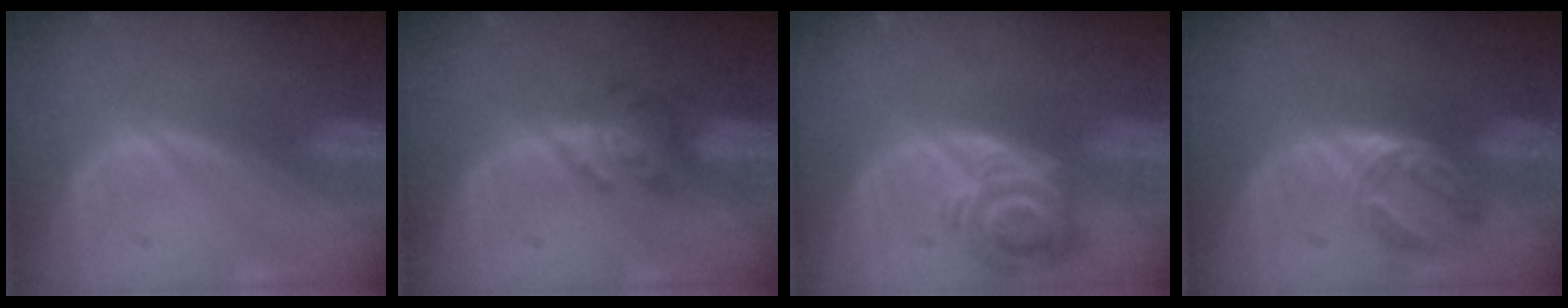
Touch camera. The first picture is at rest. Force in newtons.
{"total": 4.5, "press": 4.5, "slide": 0.6}
{"total": 5.8, "press": 5.8, "slide": 0.3}
{"total": 5.7, "press": 4.7, "slide": 3.3}